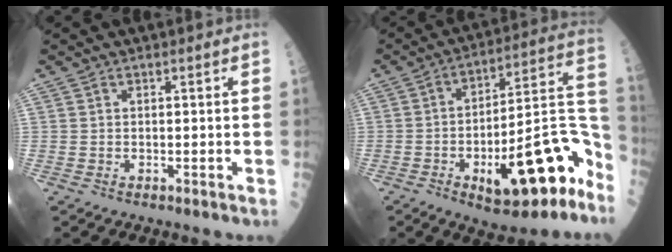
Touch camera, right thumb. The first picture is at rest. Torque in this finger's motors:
{"motor_torque": [2.29, 2.28, 0.68, -0.52, 0.23]}